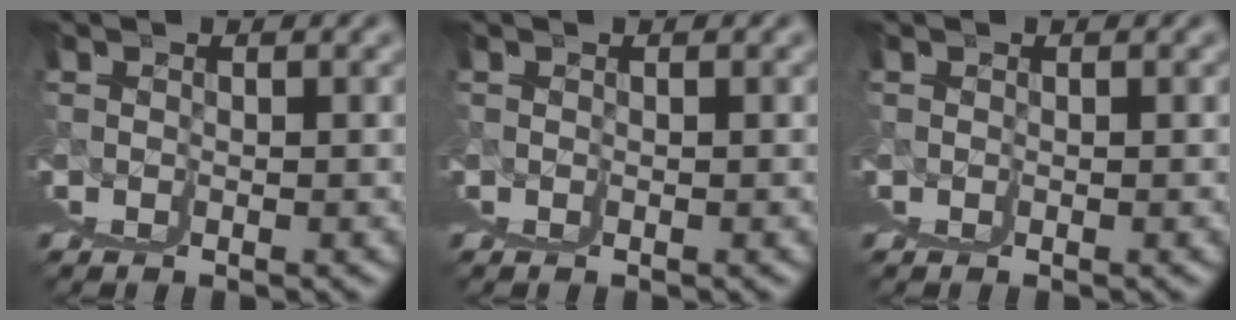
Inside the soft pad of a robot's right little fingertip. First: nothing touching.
{"total": 0.0}
{"total": 0.0}